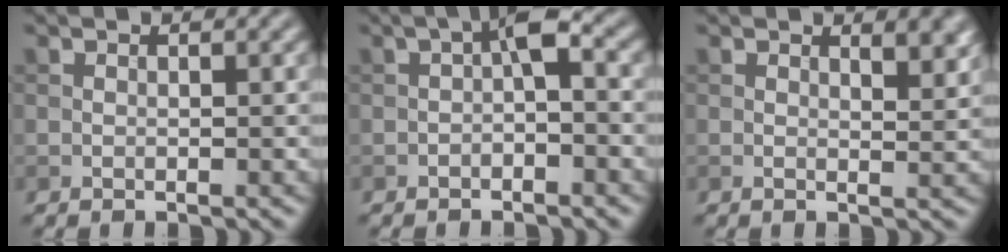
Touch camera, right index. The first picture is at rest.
{"total": 2.8, "force": [-0.4, 0.9, 2.6], "torque": [-0.041, 0.012, -0.011]}
{"total": 2.6, "force": [1.5, 0.9, 2.0], "torque": [-0.026, -0.003, 0.025]}